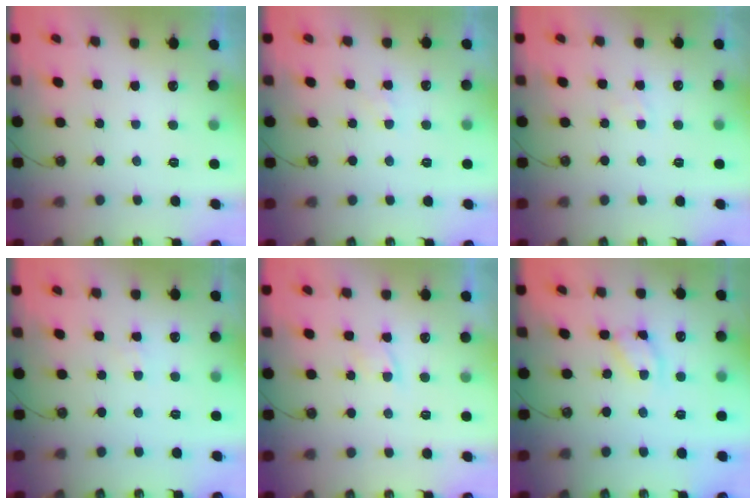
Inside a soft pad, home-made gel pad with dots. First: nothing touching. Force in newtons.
{"total": 4.5, "press": 4.5, "slide": 0.6}
{"total": 3.8, "press": 3.8, "slide": 0.5}
{"total": 1.6, "press": 1.6, "slide": 0.3}
{"total": 4.5, "press": 4.5, "slide": 0.6}
{"total": 11.4, "press": 11.4, "slide": 0.7}